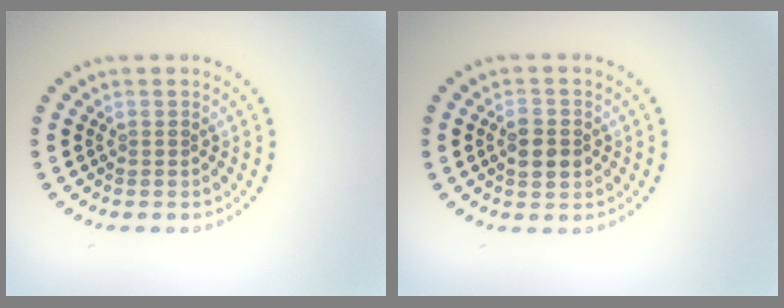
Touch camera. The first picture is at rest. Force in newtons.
{"total": 2.9, "press": 2.9, "slide": 0.1}